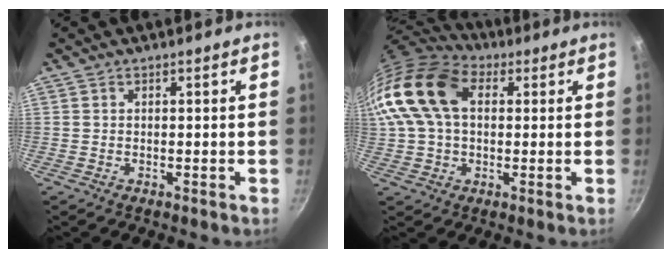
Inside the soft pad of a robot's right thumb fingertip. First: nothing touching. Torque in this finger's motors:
{"motor_torque": [0.88, 4.13, 1.17, -0.87, 0.25]}